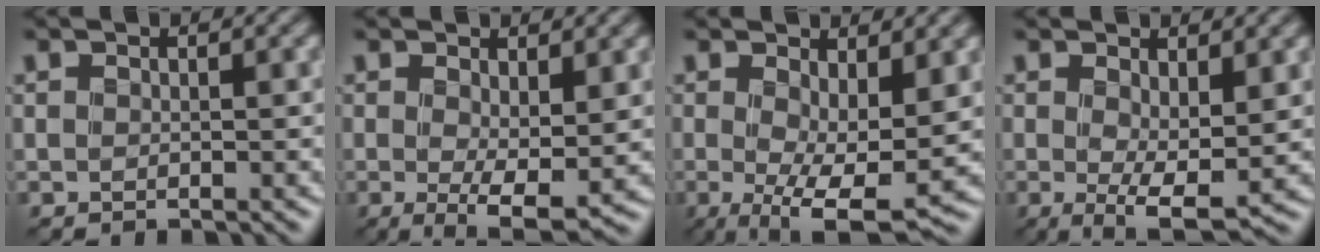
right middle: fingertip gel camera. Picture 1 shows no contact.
{"total": 4.9, "force": [0.2, 1.4, 4.7], "torque": [-0.079, -0.015, 0.005]}
{"total": 8.1, "force": [-0.2, 2.7, 7.7], "torque": [-0.126, -0.018, -0.002]}
{"total": 5.0, "force": [0.3, 1.5, 4.8], "torque": [-0.083, -0.014, 0.007]}